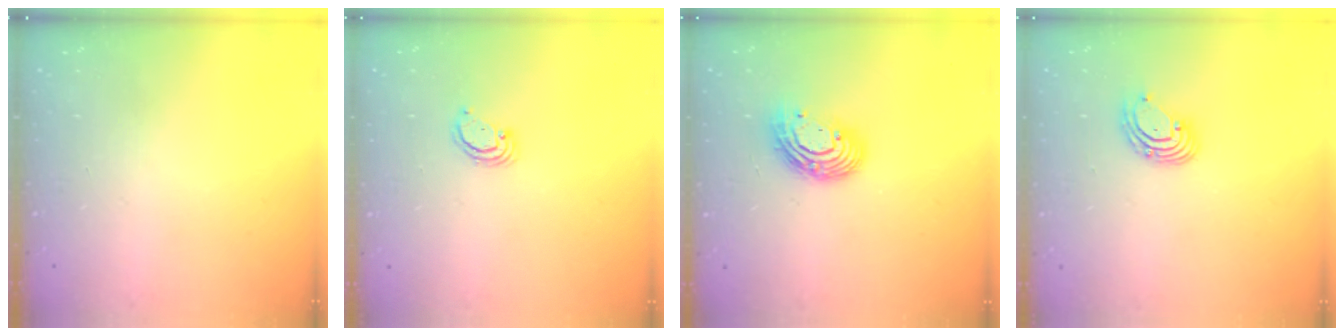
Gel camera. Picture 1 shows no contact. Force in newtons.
{"total": 2.3, "press": 2.3, "slide": 0.2}
{"total": 11.3, "press": 11.2, "slide": 0.9}
{"total": 4.8, "press": 4.7, "slide": 0.5}